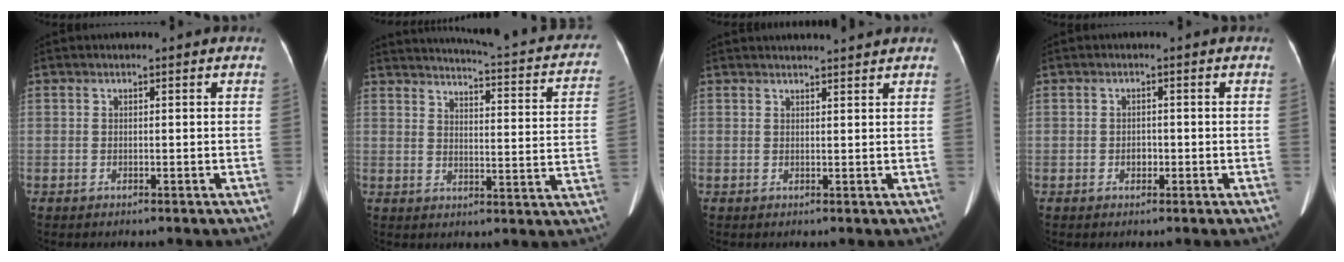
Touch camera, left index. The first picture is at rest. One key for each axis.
{"total": 20.9, "fx": 17.9, "fy": 3.6, "fz": 10.2, "tx": -0.133, "ty": -0.025, "tz": 0.194}
{"total": 5.7, "fx": 5.5, "fy": -0.2, "fz": 1.6, "tx": -0.022, "ty": 0.018, "tz": 0.064}
{"total": 1.2, "fx": -0.4, "fy": 0.9, "fz": 0.7, "tx": -0.011, "ty": 0.003, "tz": -0.006}